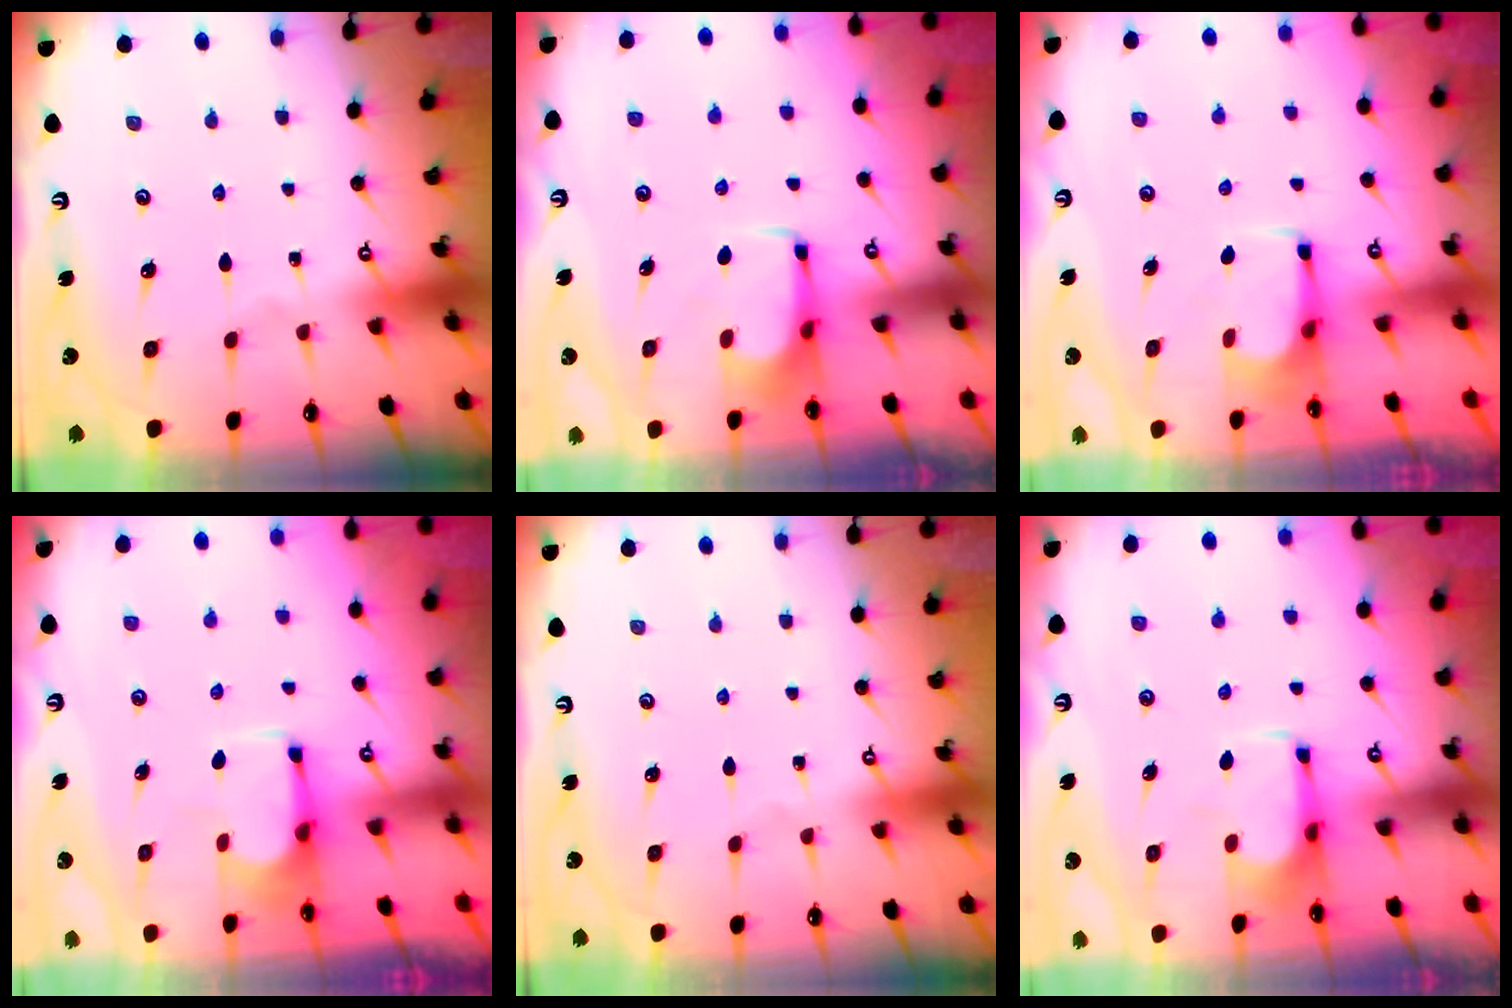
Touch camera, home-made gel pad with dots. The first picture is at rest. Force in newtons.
{"total": 0.6, "press": 0.5, "slide": 0.2}
{"total": 2.3, "press": 2.3, "slide": 0.3}
{"total": 1.9, "press": 1.7, "slide": 0.8}
{"total": 0.0}
{"total": 1.6, "press": 1.5, "slide": 0.5}